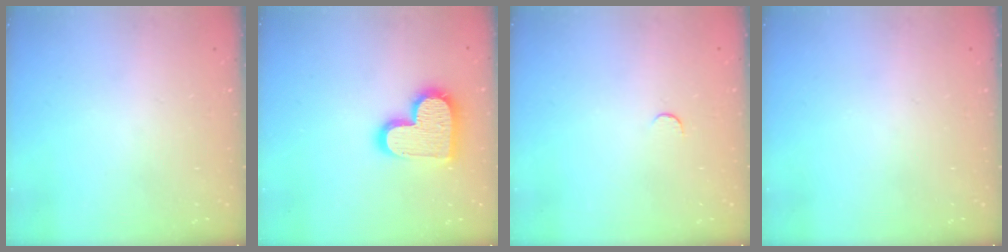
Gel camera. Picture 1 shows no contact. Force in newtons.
{"total": 15.8, "press": 15.7, "slide": 1.0}
{"total": 3.2, "press": 3.2, "slide": 0.3}
{"total": 0.0}